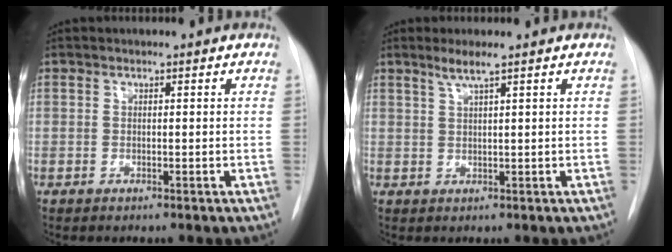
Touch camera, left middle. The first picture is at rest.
{"total": 2.5, "force": [1.7, -0.4, 1.8], "torque": [-0.040, -0.002, 0.034]}